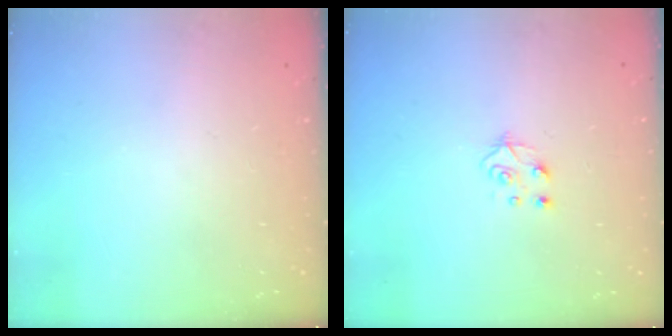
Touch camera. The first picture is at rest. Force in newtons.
{"total": 5.6, "press": 5.6, "slide": 0.5}